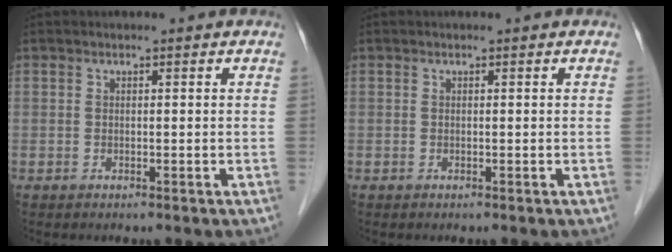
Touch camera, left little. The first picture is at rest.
{"total": 0.0}